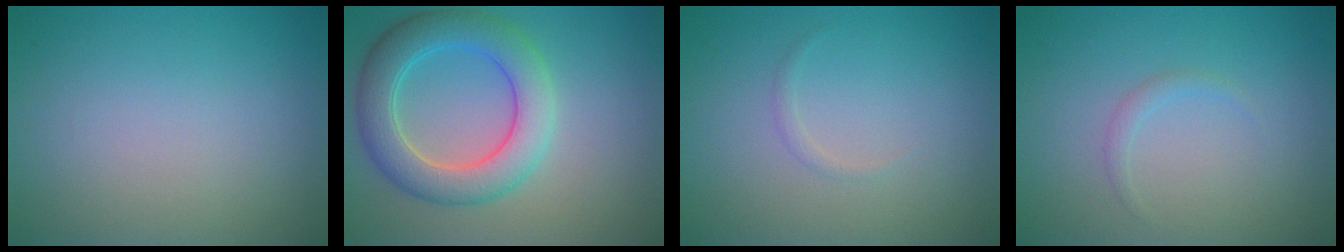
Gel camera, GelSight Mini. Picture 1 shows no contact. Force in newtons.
{"total": 6.1, "press": 6.1, "slide": 0.3}
{"total": 0.5, "press": 0.5, "slide": 0.0}
{"total": 0.8, "press": 0.8, "slide": 0.1}